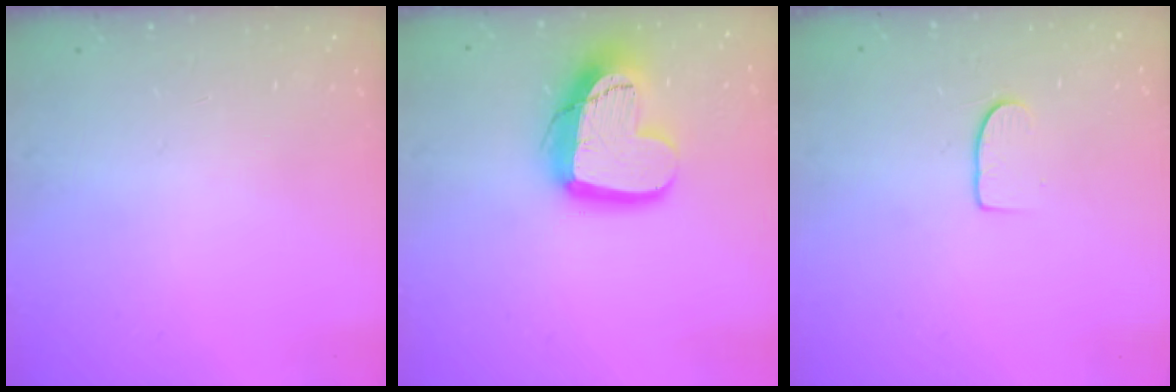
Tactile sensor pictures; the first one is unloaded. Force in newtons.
{"total": 16.2, "press": 16.1, "slide": 1.3}
{"total": 6.6, "press": 6.6, "slide": 0.7}